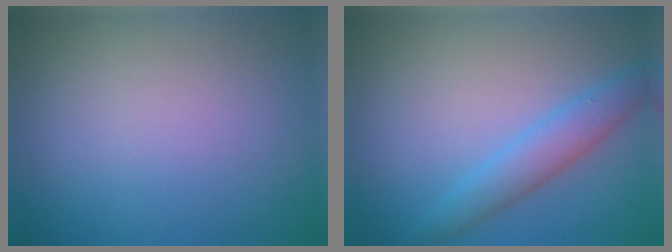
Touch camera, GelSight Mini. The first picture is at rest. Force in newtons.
{"total": 2.9, "press": 2.9, "slide": 0.0}